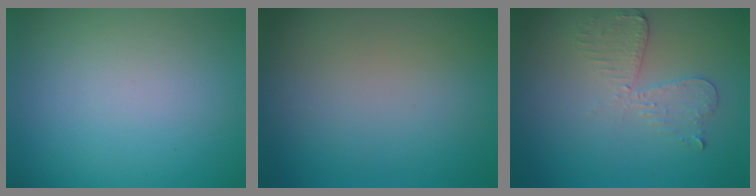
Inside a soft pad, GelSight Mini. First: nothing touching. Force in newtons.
{"total": 0.0}
{"total": 2.9, "press": 2.5, "slide": 1.5}